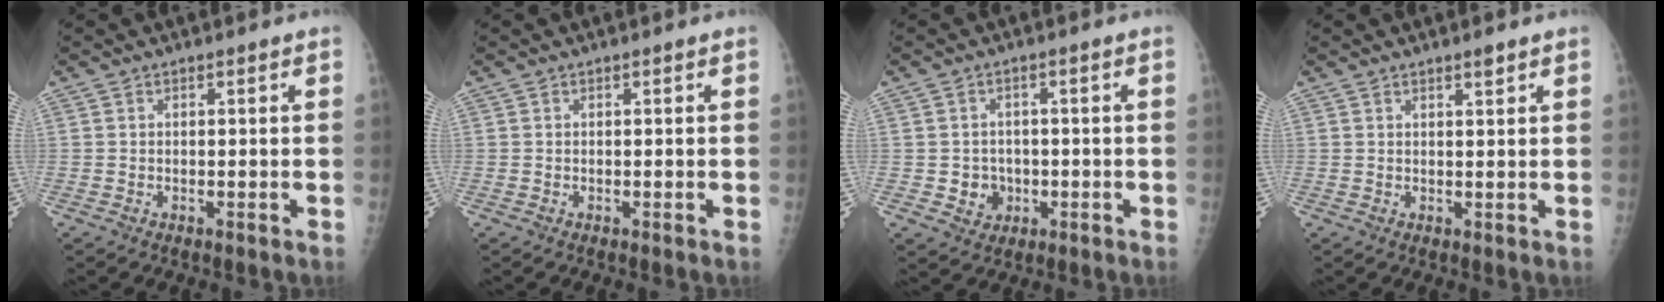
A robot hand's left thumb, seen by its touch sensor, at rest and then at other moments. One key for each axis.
{"total": 0.0}
{"total": 4.1, "fx": -0.7, "fy": 3.8, "fz": 1.3, "tx": 0.002, "ty": 0.006, "tz": -0.004}
{"total": 1.5, "fx": 1.2, "fy": 0.3, "fz": 0.9, "tx": -0.010, "ty": -0.008, "tz": 0.020}